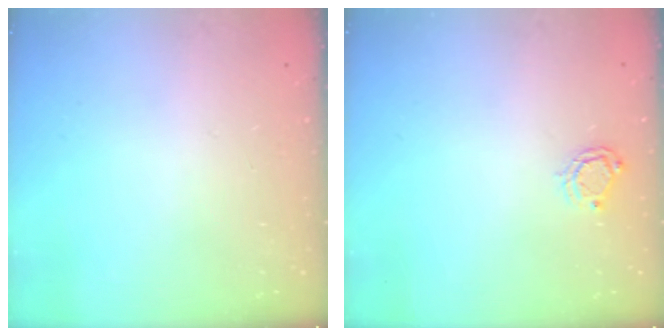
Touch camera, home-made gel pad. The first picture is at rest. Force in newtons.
{"total": 4.4, "press": 4.4, "slide": 0.4}